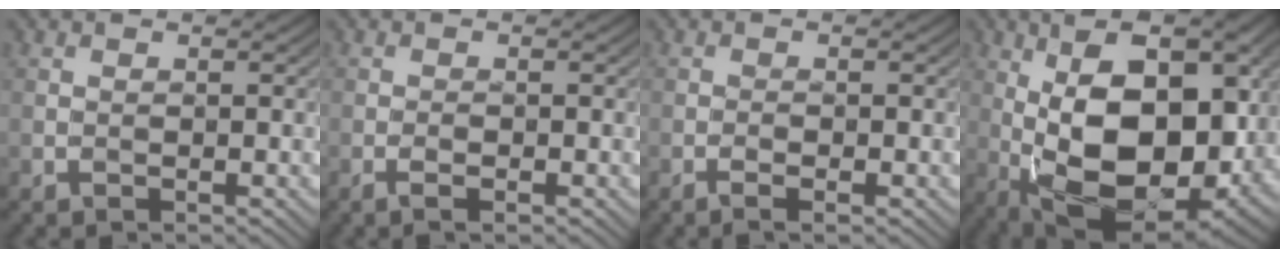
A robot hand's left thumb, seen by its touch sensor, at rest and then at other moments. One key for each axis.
{"total": 1.2, "fx": -0.8, "fy": 0.1, "fz": 1.0, "tx": -0.021, "ty": -0.001, "tz": -0.013}
{"total": 1.3, "fx": -0.9, "fy": 0.0, "fz": 1.0, "tx": -0.022, "ty": -0.001, "tz": -0.015}
{"total": 16.6, "fx": 1.8, "fy": 8.7, "fz": 14.0, "tx": -0.225, "ty": -0.001, "tz": 0.022}